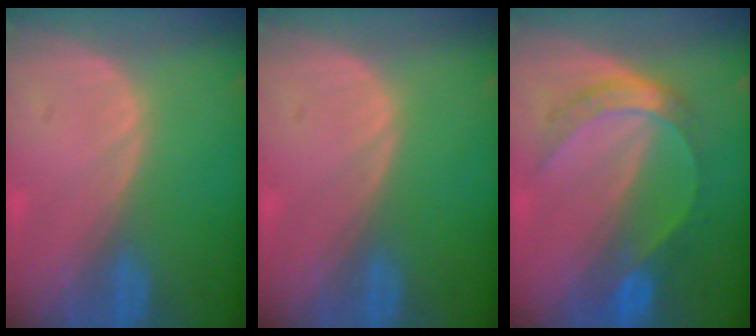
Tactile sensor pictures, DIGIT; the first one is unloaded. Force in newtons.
{"total": 0.0}
{"total": 5.9, "press": 5.9, "slide": 0.2}